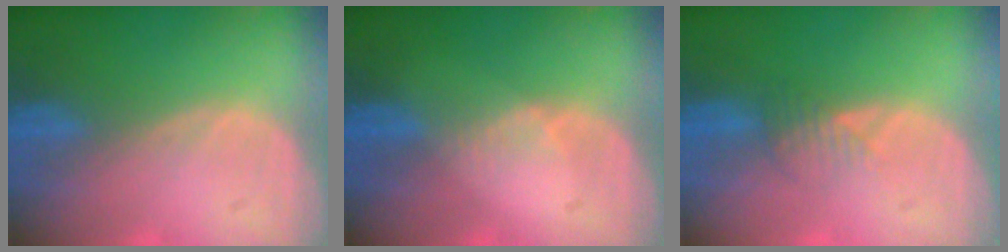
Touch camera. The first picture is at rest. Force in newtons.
{"total": 1.1, "press": 1.1, "slide": 0.2}
{"total": 2.1, "press": 2.1, "slide": 0.2}